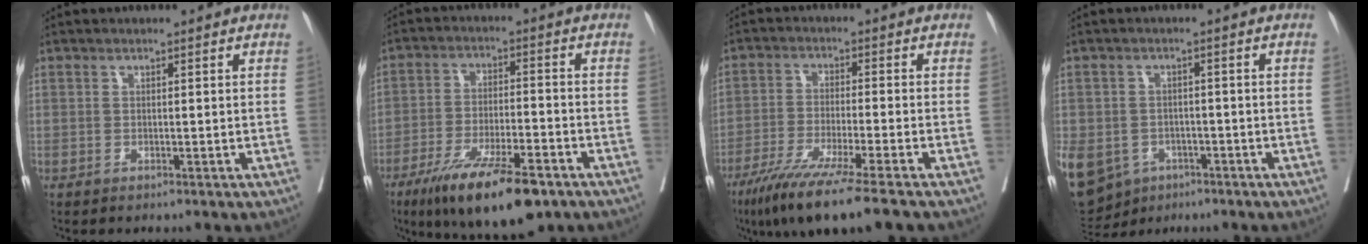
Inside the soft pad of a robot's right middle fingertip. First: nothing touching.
{"total": 14.4, "force": [-9.4, 3.2, 10.4], "torque": [-0.174, -0.026, -0.156]}
{"total": 12.4, "force": [-9.0, -0.8, 8.5], "torque": [-0.138, -0.036, -0.148]}
{"total": 21.9, "force": [-9.5, 17.4, 9.2], "torque": [-0.319, -0.016, -0.135]}